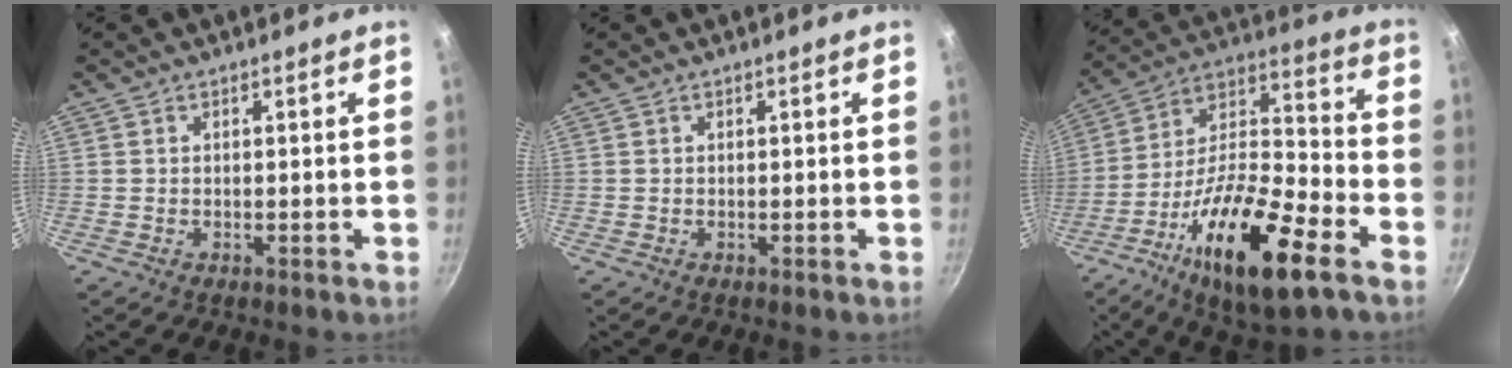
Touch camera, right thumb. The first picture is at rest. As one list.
[{"total": 0.0}, {"total": 22.8, "force": [-11.3, 6.8, 18.6], "torque": [-0.303, 0.054, -0.207]}]